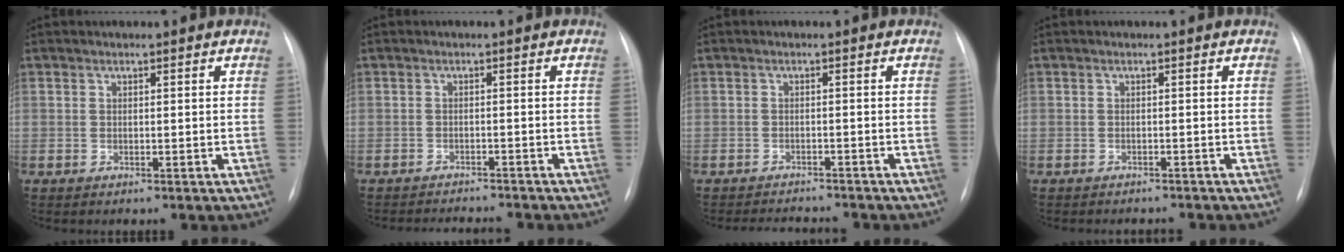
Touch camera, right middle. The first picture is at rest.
{"total": 6.8, "force": [-6.6, 0.6, 1.6], "torque": [-0.018, -0.002, -0.088]}
{"total": 5.7, "force": [-5.6, 0.7, 1.0], "torque": [-0.011, -0.002, -0.077]}
{"total": 3.6, "force": [-3.4, 1.1, 0.6], "torque": [-0.001, -0.001, -0.041]}